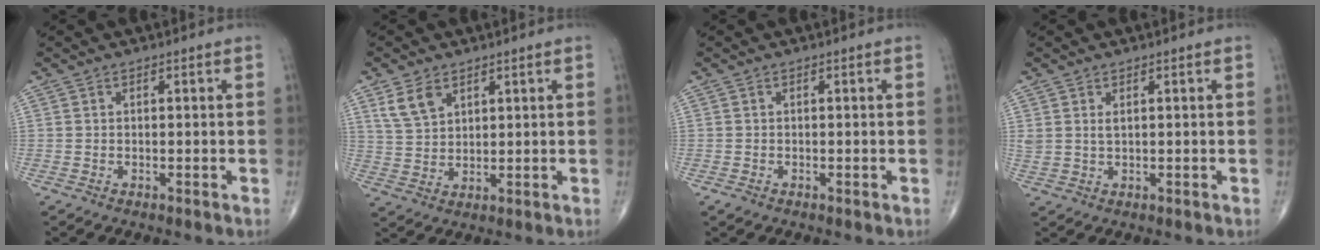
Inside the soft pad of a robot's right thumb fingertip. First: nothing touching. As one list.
[{"total": 5.8, "force": [3.3, 3.6, 3.2], "torque": [-0.053, -0.011, 0.073]}, {"total": 0.8, "force": [-0.4, 0.6, 0.3], "torque": [-0.007, -0.001, -0.009]}, {"total": 2.1, "force": [0.9, 1.1, 1.5], "torque": [-0.033, 0.001, 0.024]}]